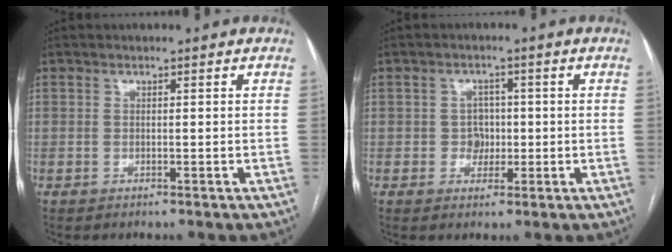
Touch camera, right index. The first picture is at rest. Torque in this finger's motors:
{"motor_torque": [0.20, 0.10, 0.00, 0.01]}